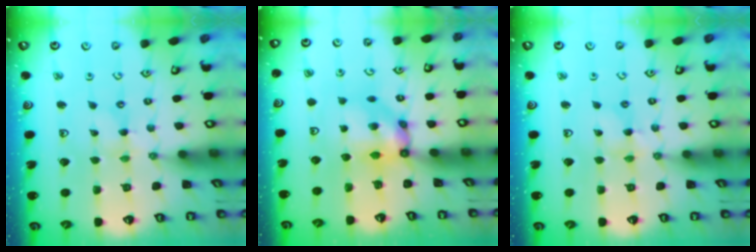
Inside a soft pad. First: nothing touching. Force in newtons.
{"total": 7.3, "press": 7.3, "slide": 0.4}
{"total": 2.0, "press": 2.0, "slide": 0.3}